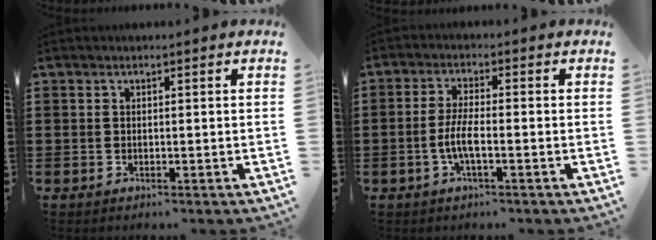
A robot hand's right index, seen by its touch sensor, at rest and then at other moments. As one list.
[{"total": 4.4, "force": [-1.5, 0.8, 4.1], "torque": [-0.091, -0.006, -0.034]}]